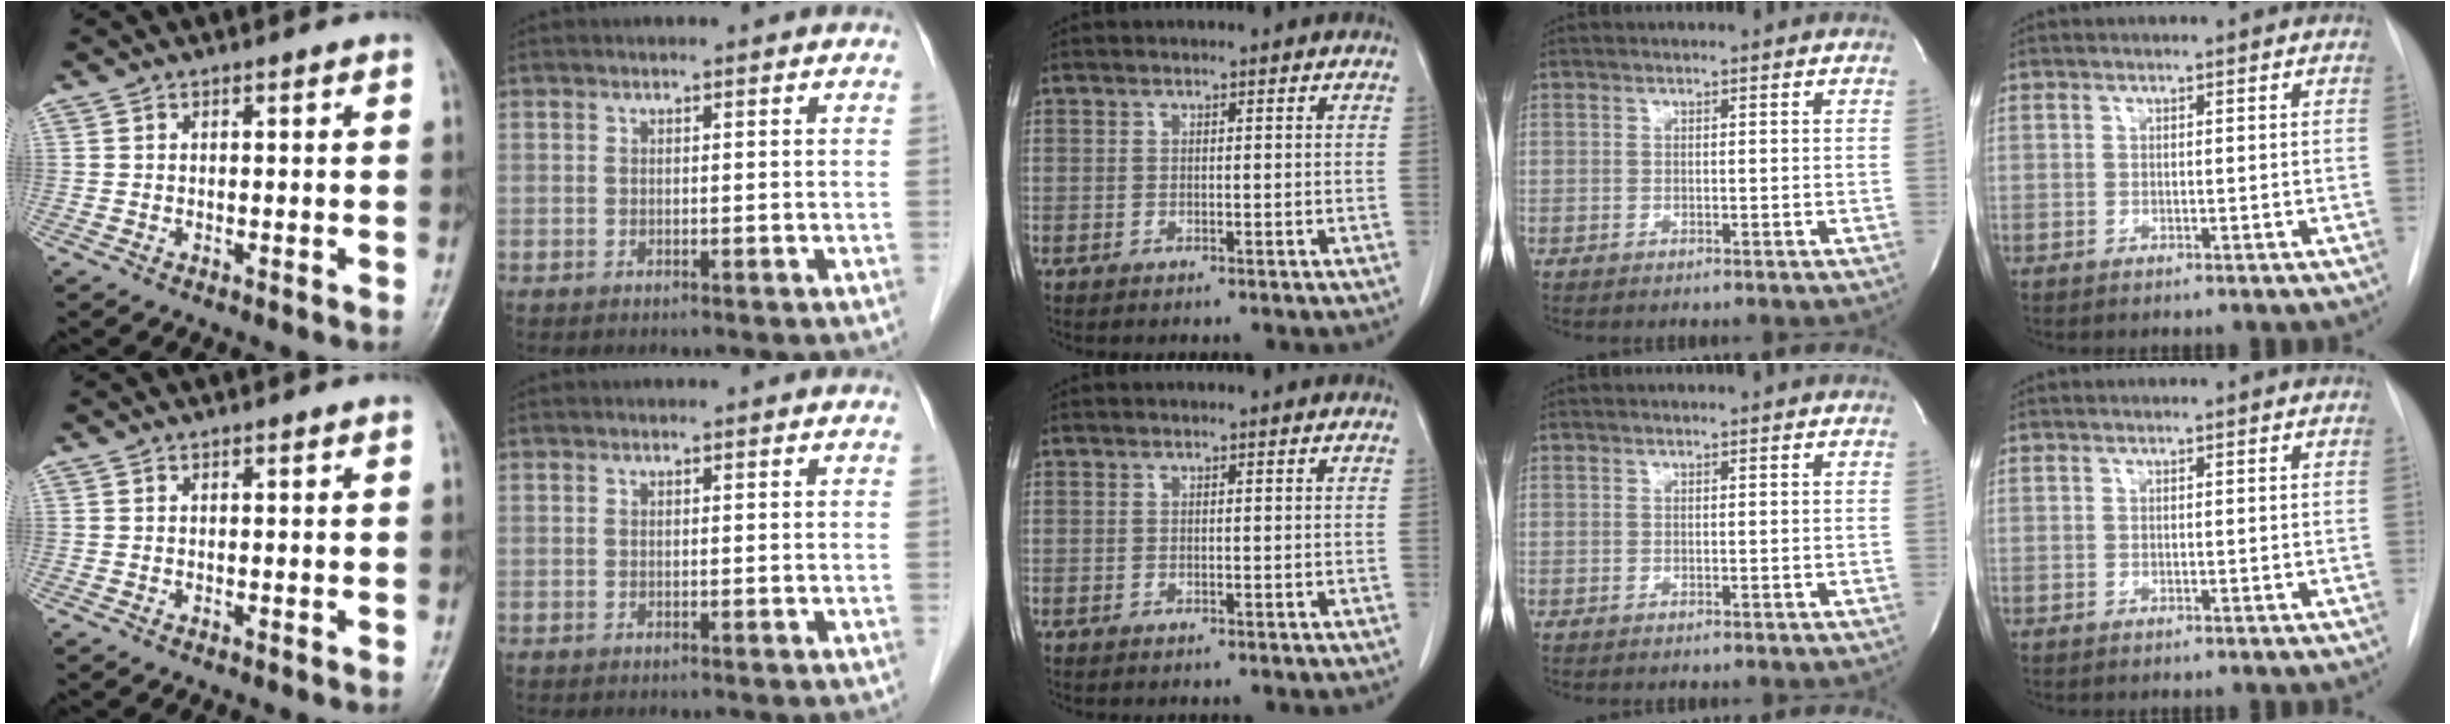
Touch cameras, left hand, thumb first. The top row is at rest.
{}